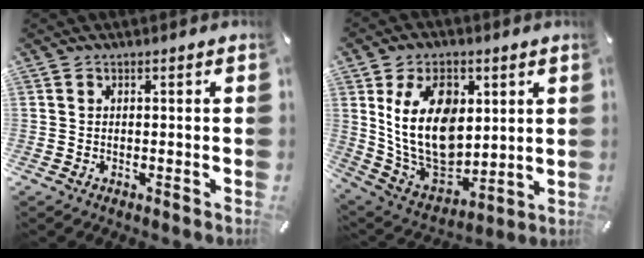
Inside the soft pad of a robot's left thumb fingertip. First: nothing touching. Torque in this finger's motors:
{"motor_torque": [2.28, 2.32, 2.29, -0.48, 0.76]}